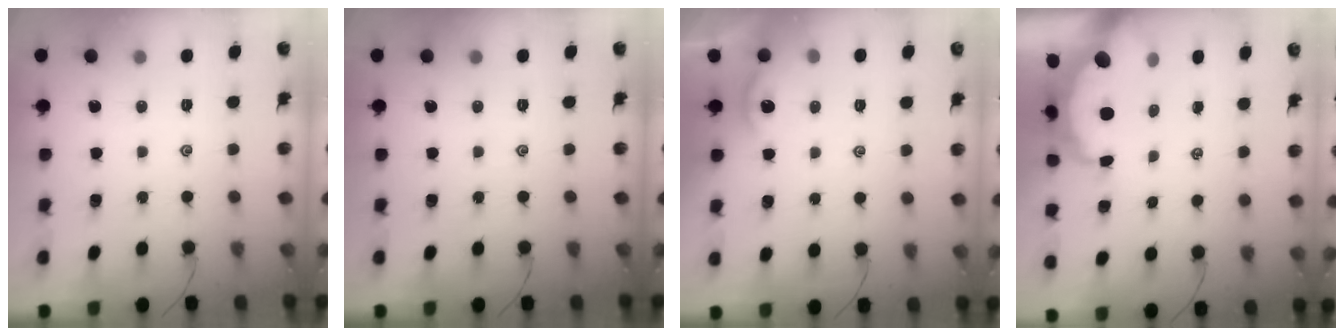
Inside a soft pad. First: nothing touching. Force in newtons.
{"total": 0.0}
{"total": 2.6, "press": 2.6, "slide": 0.3}
{"total": 7.4, "press": 7.4, "slide": 0.8}